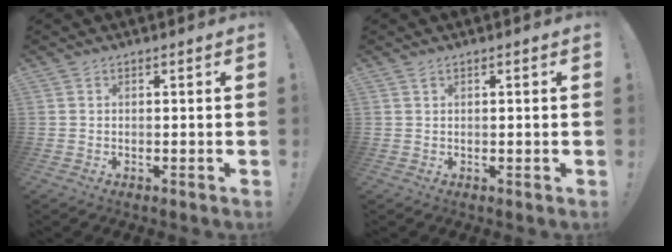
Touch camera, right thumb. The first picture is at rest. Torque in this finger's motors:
{"motor_torque": [-0.16, 0.48, -0.16, 0.09, -0.01]}